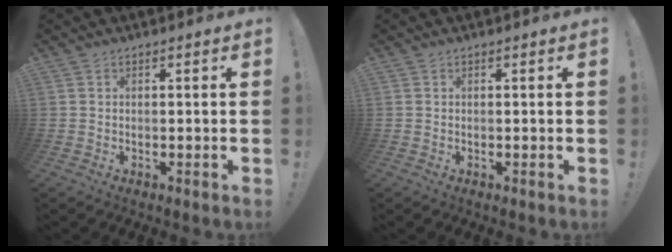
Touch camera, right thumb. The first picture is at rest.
{"total": 0.0}